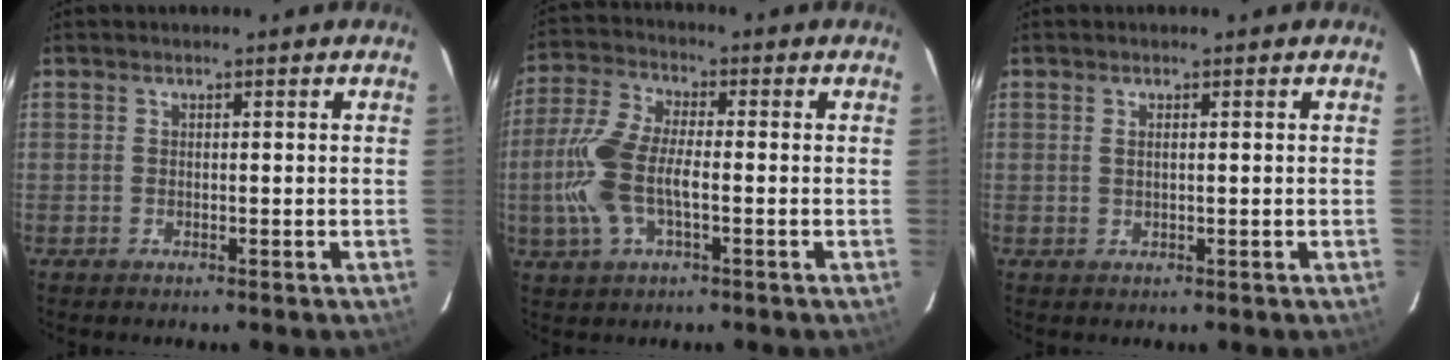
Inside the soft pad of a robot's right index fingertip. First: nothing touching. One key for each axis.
{"total": 11.2, "fx": -2.1, "fy": 4.7, "fz": 10.0, "tx": -0.231, "ty": 0.006, "tz": -0.045}
{"total": 0.6, "fx": 0.2, "fy": 0.0, "fz": 0.6, "tx": -0.012, "ty": 0.002, "tz": 0.004}